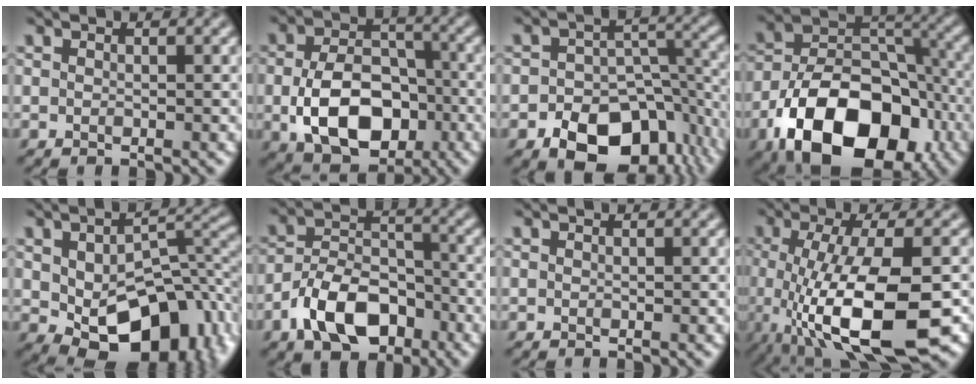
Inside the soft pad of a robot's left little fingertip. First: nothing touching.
{"total": 9.6, "force": [-2.4, 6.4, 6.8], "torque": [-0.132, -0.011, -0.032]}
{"total": 11.8, "force": [-6.3, 7.5, 6.7], "torque": [-0.096, -0.014, -0.092]}
{"total": 14.5, "force": [-7.3, 8.6, 9.1], "torque": [-0.166, -0.010, -0.125]}
{"total": 12.7, "force": [-3.3, 7.4, 9.8], "torque": [-0.145, -0.014, -0.041]}
{"total": 7.8, "force": [-4.4, 4.5, 4.7], "torque": [-0.082, 0.005, -0.086]}
{"total": 0.0}
{"total": 11.6, "force": [-3.8, 3.6, 10.3], "torque": [-0.190, -0.018, -0.062]}